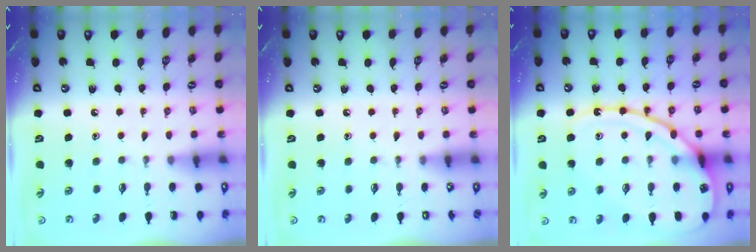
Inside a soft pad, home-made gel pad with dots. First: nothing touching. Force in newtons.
{"total": 0.0}
{"total": 16.4, "press": 16.3, "slide": 1.6}